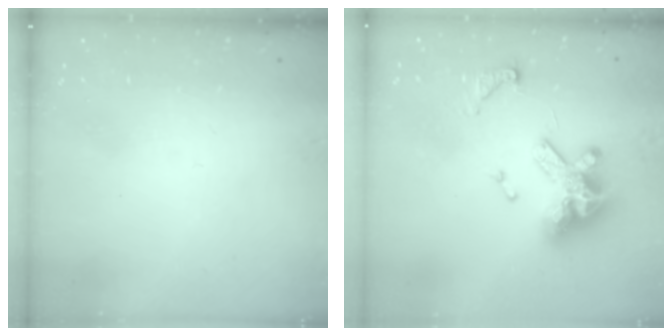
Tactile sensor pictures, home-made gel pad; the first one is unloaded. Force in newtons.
{"total": 14.5, "press": 14.5, "slide": 0.9}